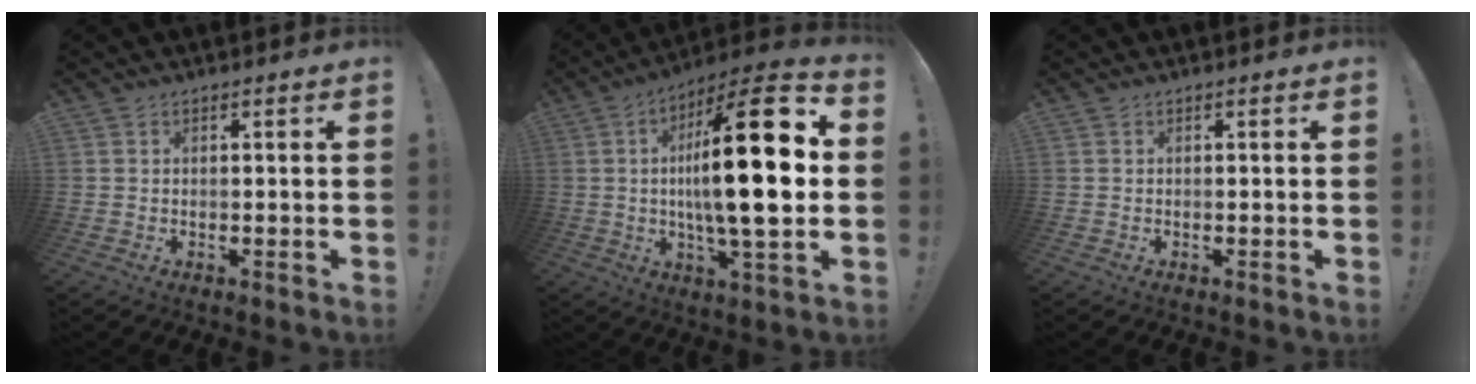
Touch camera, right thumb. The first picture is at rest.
{"total": 24.9, "force": [1.1, 6.1, 24.1], "torque": [-0.405, -0.012, 0.001]}
{"total": 0.0}